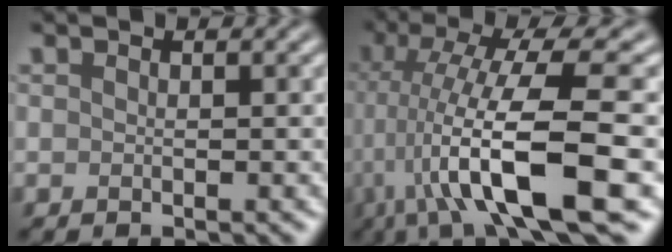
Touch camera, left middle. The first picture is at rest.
{"total": 11.9, "force": [-2.5, 2.5, 11.4], "torque": [-0.193, 0.010, -0.034]}